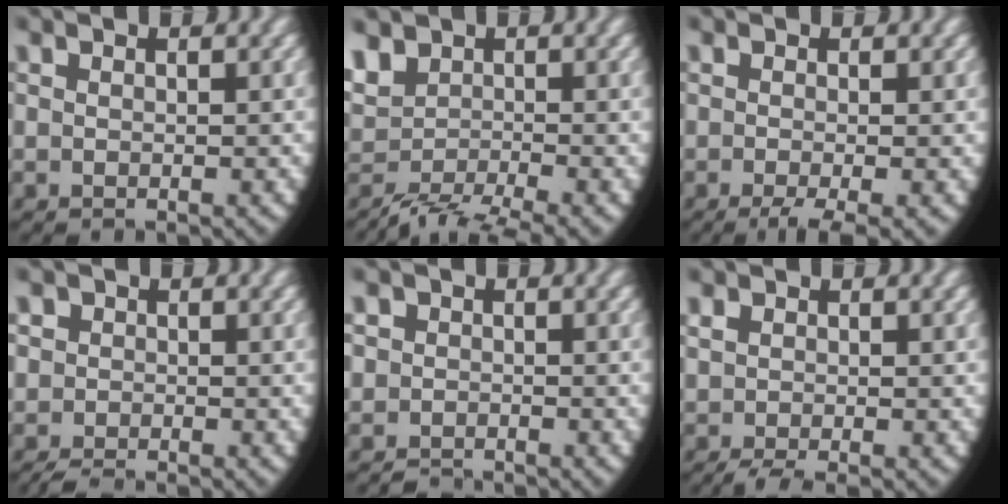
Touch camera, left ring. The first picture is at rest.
{"total": 5.3, "force": [-1.5, 4.0, 3.1], "torque": [-0.061, -0.021, -0.018]}
{"total": 3.4, "force": [-2.1, 1.1, 2.5], "torque": [-0.043, -0.017, -0.026]}
{"total": 2.3, "force": [-1.1, 2.0, 0.4], "torque": [-0.015, -0.007, -0.022]}
{"total": 2.4, "force": [-1.7, 1.7, -0.2], "torque": [0.003, -0.007, -0.034]}
{"total": 2.6, "force": [-1.8, 1.2, 1.5], "torque": [-0.029, -0.013, -0.018]}